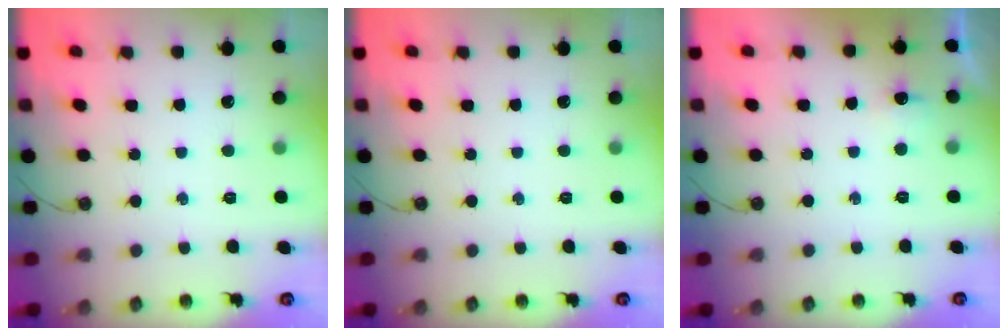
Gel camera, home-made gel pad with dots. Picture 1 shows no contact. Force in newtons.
{"total": 0.0}
{"total": 5.2, "press": 5.1, "slide": 1.1}